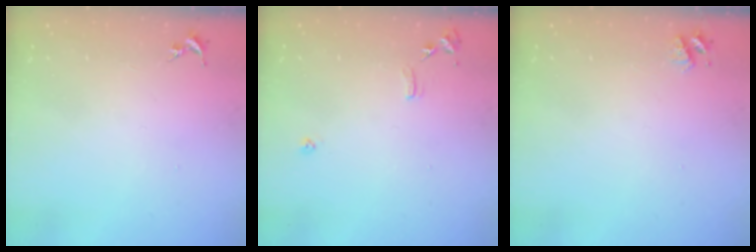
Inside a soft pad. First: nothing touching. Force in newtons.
{"total": 7.4, "press": 7.4, "slide": 0.7}
{"total": 4.7, "press": 4.7, "slide": 0.7}